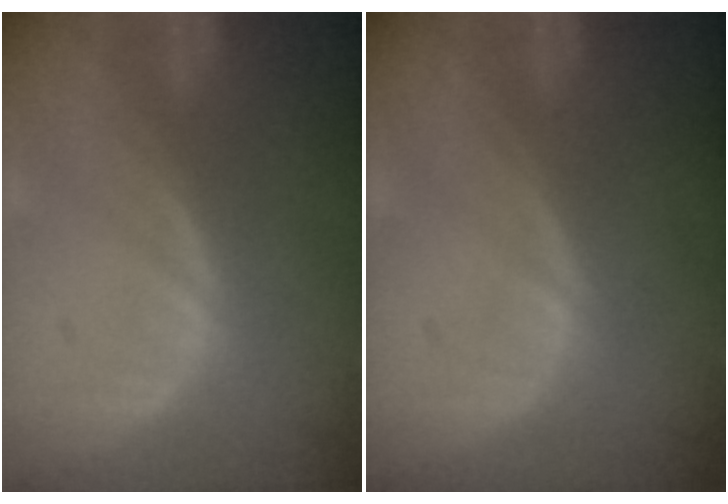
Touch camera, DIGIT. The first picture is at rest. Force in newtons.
{"total": 0.0}